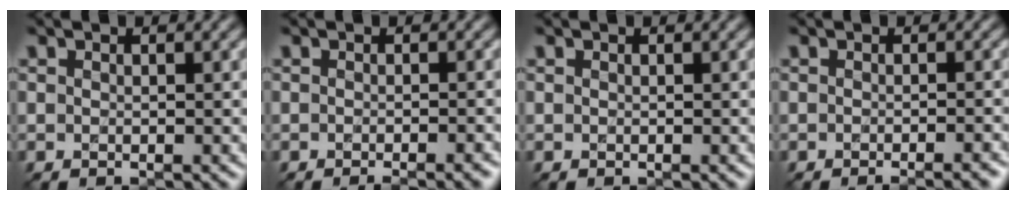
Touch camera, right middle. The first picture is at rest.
{"total": 2.3, "force": [-1.5, 0.4, 1.7], "torque": [-0.013, -0.001, -0.022]}
{"total": 0.0}
{"total": 2.4, "force": [-1.6, 0.5, 1.7], "torque": [-0.012, 0.003, -0.023]}